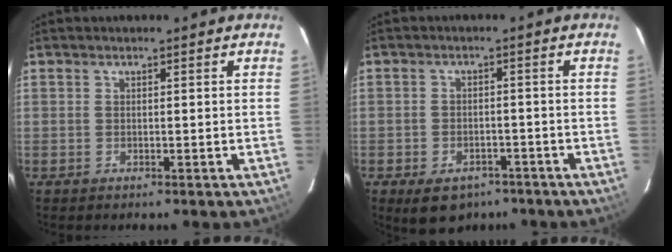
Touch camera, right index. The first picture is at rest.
{"total": 8.4, "force": [-5.5, 5.3, 3.6], "torque": [-0.077, 0.002, -0.067]}